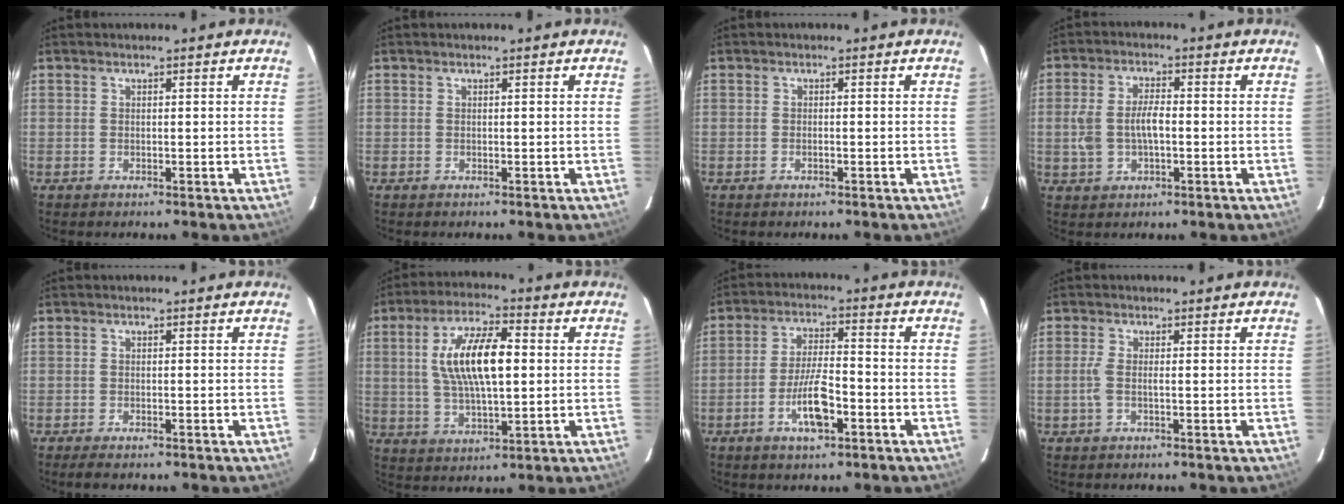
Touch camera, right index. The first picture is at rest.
{"total": 0.0}
{"total": 0.6, "force": [-0.3, 0.2, 0.4], "torque": [-0.007, 0.003, -0.007]}
{"total": 6.8, "force": [-0.8, 3.6, 5.7], "torque": [-0.120, 0.007, -0.011]}
{"total": 3.2, "force": [-2.6, 0.8, 1.6], "torque": [-0.032, -0.011, -0.043]}
{"total": 13.1, "force": [1.8, 4.8, 12.1], "torque": [-0.226, 0.011, 0.035]}
{"total": 8.2, "force": [-3.8, 2.4, 6.9], "torque": [-0.139, 0.002, -0.066]}
{"total": 2.4, "force": [-0.6, 0.2, 2.3], "torque": [-0.049, 0.000, -0.012]}